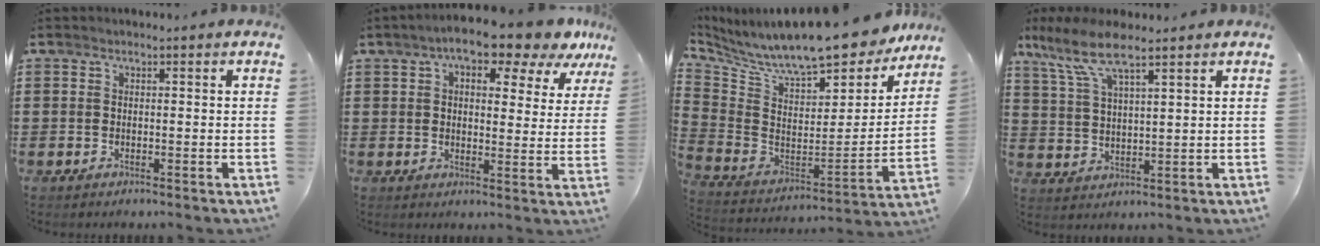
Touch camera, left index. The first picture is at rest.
{"total": 8.4, "force": [6.2, 2.5, 5.1], "torque": [-0.080, -0.028, 0.100]}
{"total": 12.1, "force": [10.6, 2.0, 5.6], "torque": [-0.132, -0.080, 0.176]}
{"total": 7.6, "force": [5.6, 1.3, 5.0], "torque": [-0.121, -0.017, 0.096]}